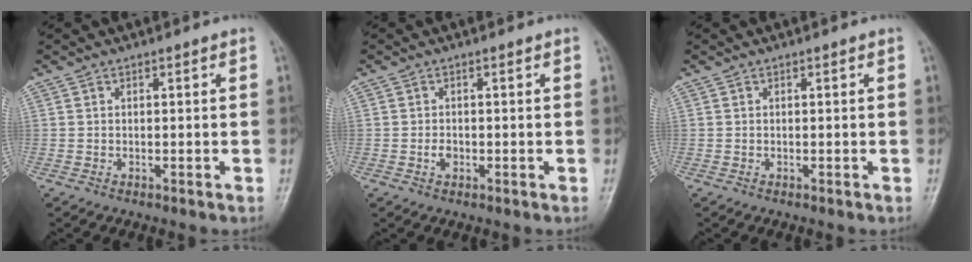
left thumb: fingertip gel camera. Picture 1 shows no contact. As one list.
[{"total": 1.4, "force": [-0.4, 1.0, 0.9], "torque": [-0.013, 0.002, -0.007]}, {"total": 0.0}]